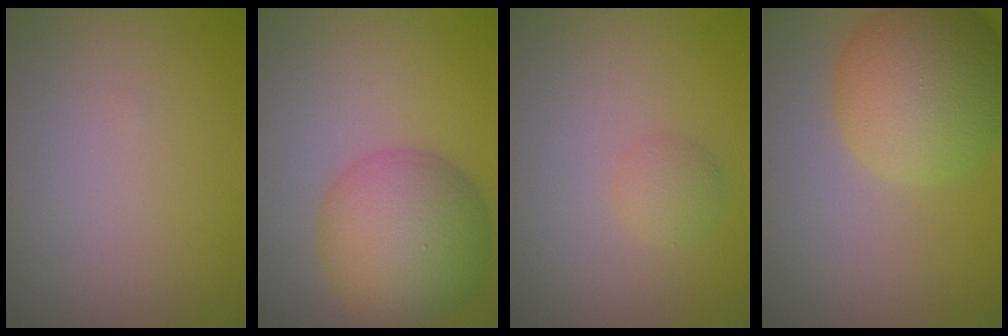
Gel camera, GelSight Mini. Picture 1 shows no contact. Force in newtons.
{"total": 8.2, "press": 8.2, "slide": 0.3}
{"total": 1.3, "press": 1.3, "slide": 0.0}
{"total": 8.4, "press": 8.4, "slide": 0.2}